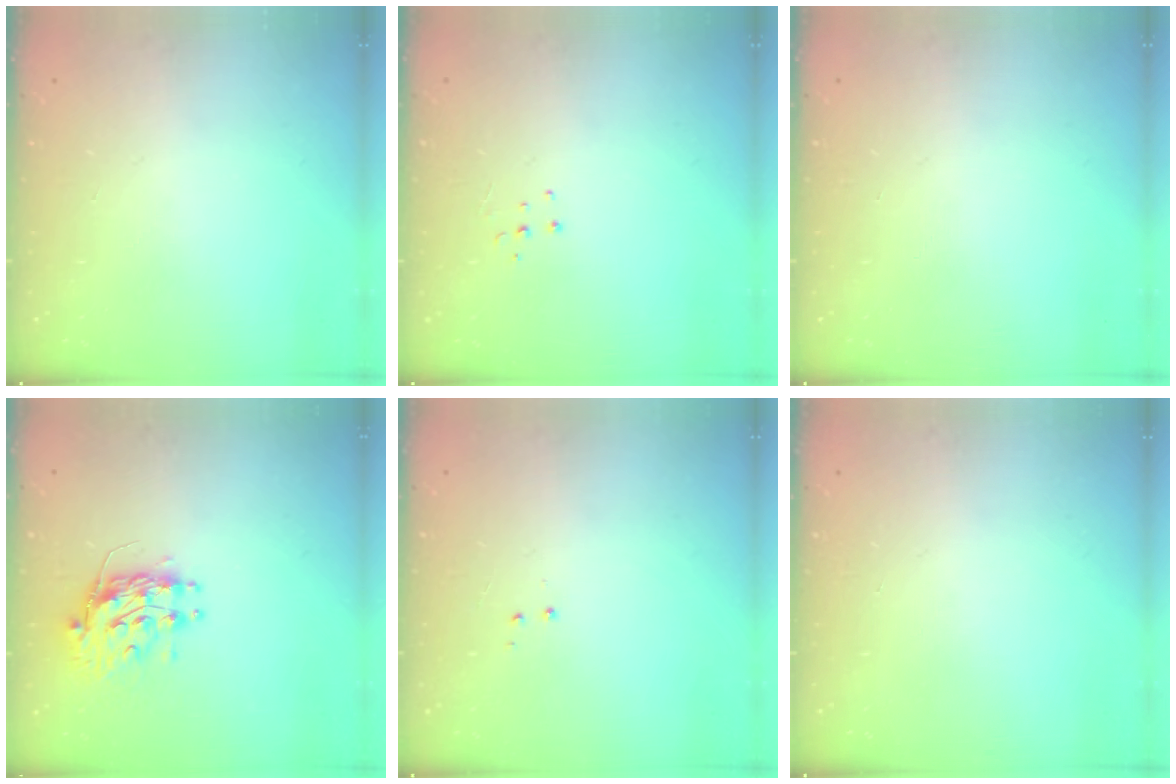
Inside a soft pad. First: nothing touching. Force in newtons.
{"total": 4.3, "press": 4.3, "slide": 0.3}
{"total": 0.0}
{"total": 10.4, "press": 10.4, "slide": 0.9}
{"total": 3.0, "press": 2.9, "slide": 0.6}
{"total": 0.0}